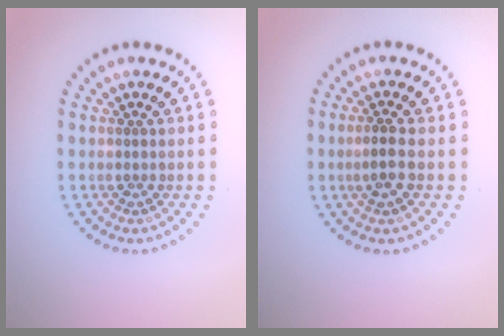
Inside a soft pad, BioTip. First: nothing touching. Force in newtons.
{"total": 1.8, "press": 1.6, "slide": 0.8}